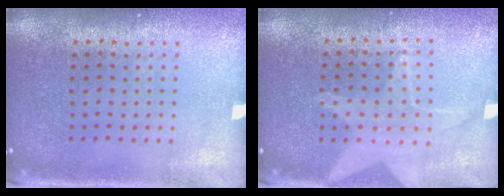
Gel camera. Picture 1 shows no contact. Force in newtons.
{"total": 0.5, "press": 0.5, "slide": 0.0}